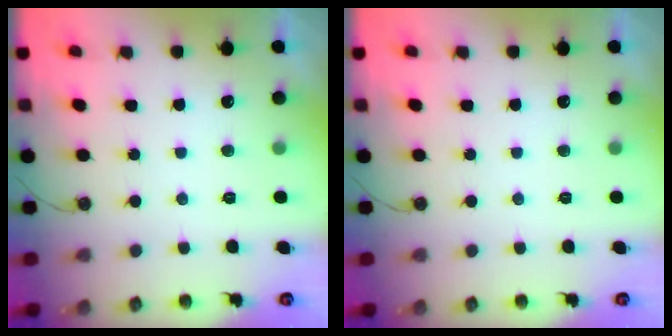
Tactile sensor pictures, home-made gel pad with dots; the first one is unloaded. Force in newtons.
{"total": 0.0}